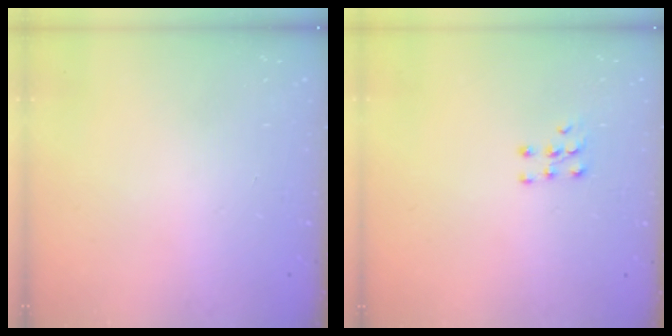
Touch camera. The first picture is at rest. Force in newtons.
{"total": 5.0, "press": 5.0, "slide": 0.6}